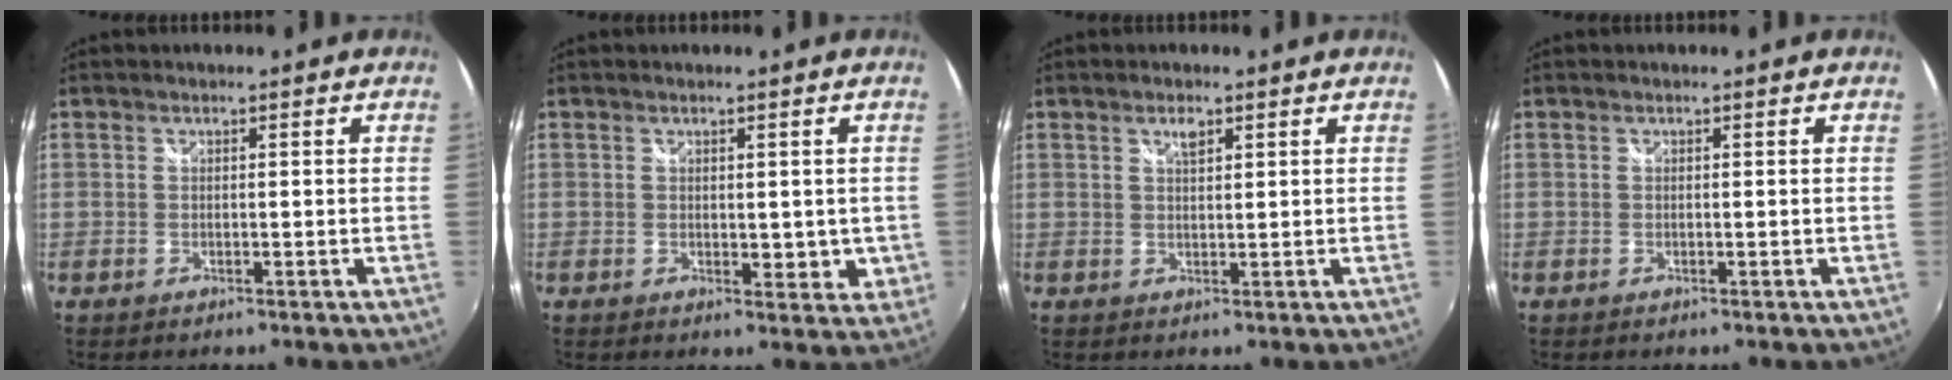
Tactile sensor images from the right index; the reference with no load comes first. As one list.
[{"total": 3.9, "force": [-0.2, 2.4, 3.1], "torque": [-0.035, -0.008, 0.002]}, {"total": 2.1, "force": [1.2, 0.9, 1.5], "torque": [-0.023, 0.003, 0.021]}, {"total": 0.0}]